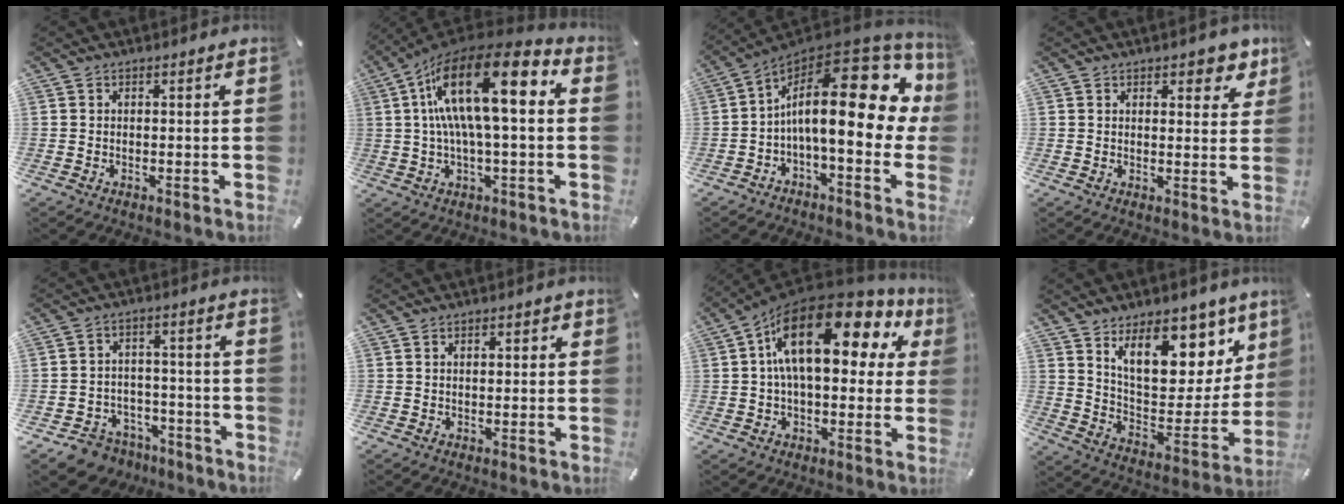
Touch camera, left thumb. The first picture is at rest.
{"total": 20.7, "force": [4.5, 7.3, 18.9], "torque": [-0.340, -0.023, 0.068]}
{"total": 23.2, "force": [3.7, 10.1, 20.5], "torque": [-0.344, -0.050, 0.064]}
{"total": 5.5, "force": [3.7, 3.0, 2.7], "torque": [-0.014, -0.022, 0.059]}
{"total": 6.5, "force": [-4.6, 4.4, 1.2], "torque": [-0.017, 0.031, -0.085]}
{"total": 1.8, "force": [0.5, 1.1, 1.4], "torque": [-0.021, 0.004, 0.005]}
{"total": 21.1, "force": [7.5, 9.8, 17.2], "torque": [-0.290, -0.037, 0.116]}
{"total": 18.3, "force": [12.1, 9.6, 9.8], "torque": [-0.147, -0.085, 0.212]}